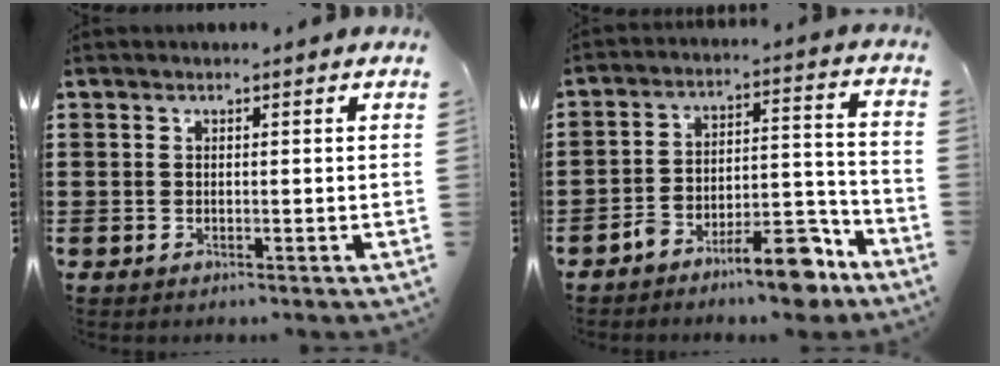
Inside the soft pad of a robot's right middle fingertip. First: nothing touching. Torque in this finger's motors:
{"motor_torque": [1.09, -1.05, 0.20, 0.09]}